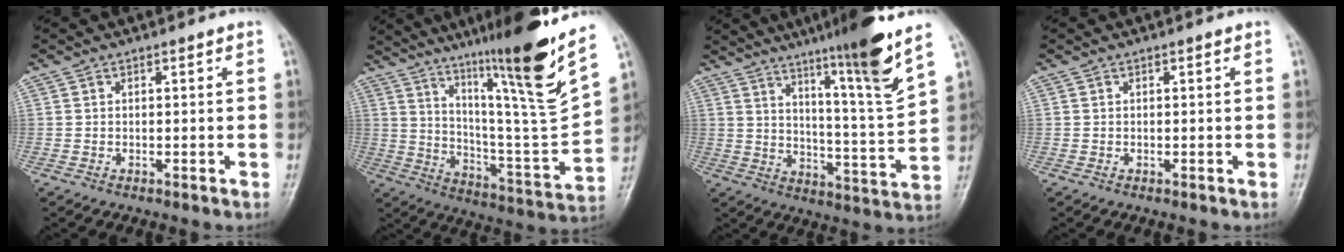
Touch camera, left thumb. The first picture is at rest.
{"total": 24.0, "force": [15.4, 0.6, 18.4], "torque": [-0.258, -0.084, 0.257]}
{"total": 16.7, "force": [10.8, -0.1, 12.7], "torque": [-0.182, -0.064, 0.170]}
{"total": 0.0}